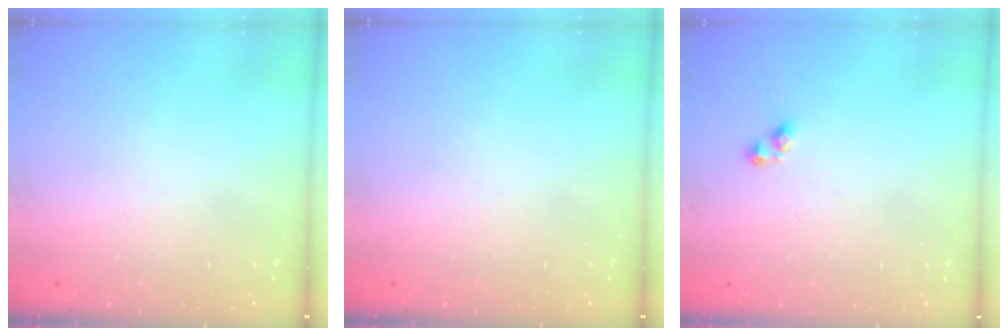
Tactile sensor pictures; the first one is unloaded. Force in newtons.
{"total": 0.0}
{"total": 2.7, "press": 2.7, "slide": 0.4}